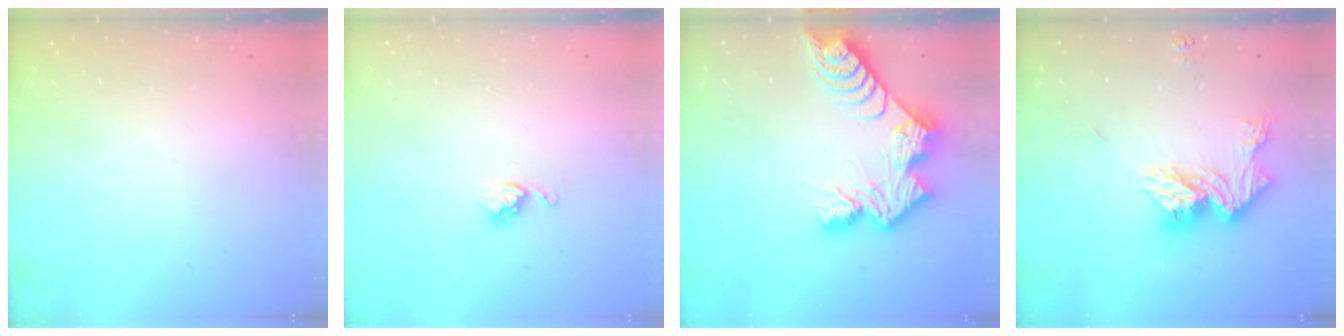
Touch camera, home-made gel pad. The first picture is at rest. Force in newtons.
{"total": 5.1, "press": 5.0, "slide": 0.5}
{"total": 11.9, "press": 11.8, "slide": 1.0}
{"total": 14.0, "press": 13.9, "slide": 1.2}